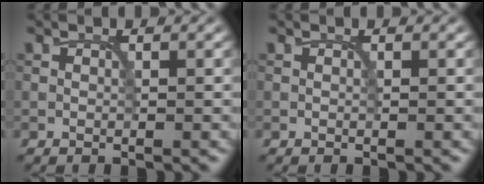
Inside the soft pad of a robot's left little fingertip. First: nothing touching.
{"total": 0.0}